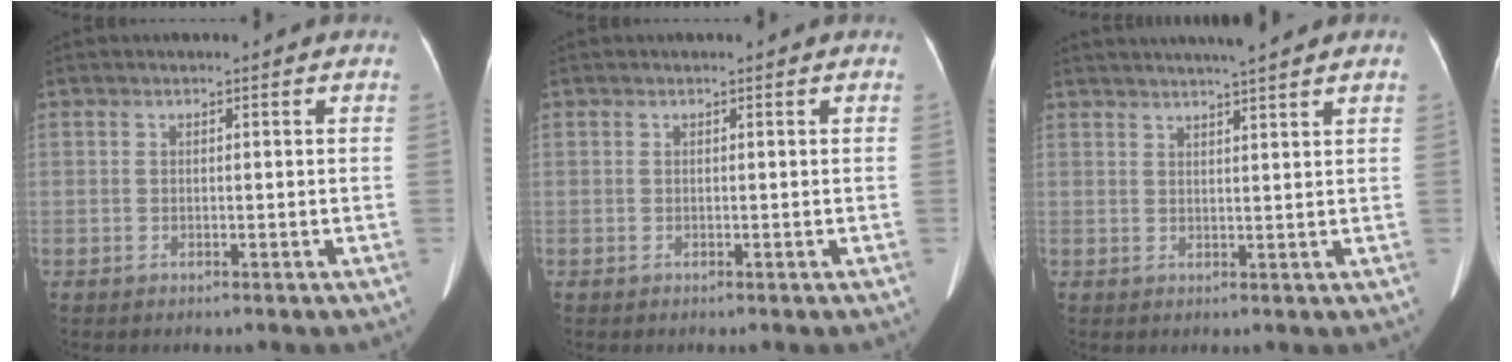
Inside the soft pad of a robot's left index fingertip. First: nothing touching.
{"total": 0.0}
{"total": 7.7, "force": [6.7, -0.5, 3.9], "torque": [-0.058, 0.026, 0.085]}